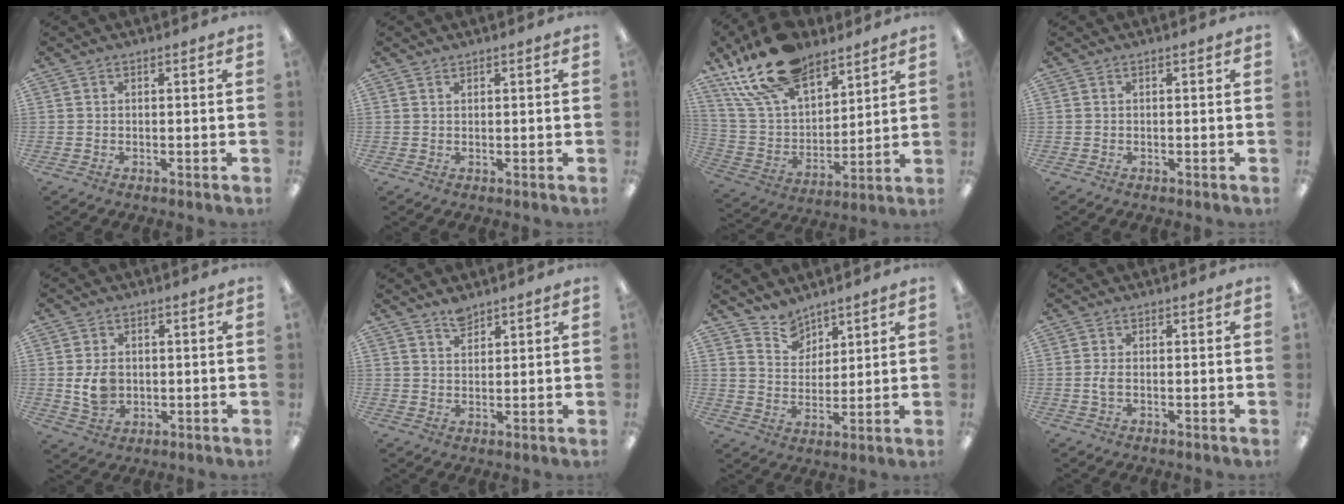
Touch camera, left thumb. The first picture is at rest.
{"total": 0.7, "force": [0.6, 0.2, 0.1], "torque": [-0.002, 0.001, 0.012]}
{"total": 21.3, "force": [14.8, 11.1, 10.6], "torque": [-0.202, -0.070, 0.270]}
{"total": 0.0}
{"total": 6.3, "force": [0.1, 4.8, 4.1], "torque": [-0.074, -0.001, 0.002]}
{"total": 3.2, "force": [2.9, 1.0, 0.8], "torque": [-0.003, -0.016, 0.052]}
{"total": 7.5, "force": [6.3, 4.0, 0.1], "torque": [-0.009, -0.045, 0.122]}
{"total": 2.4, "force": [-0.1, 1.0, 2.2], "torque": [-0.047, 0.001, -0.005]}